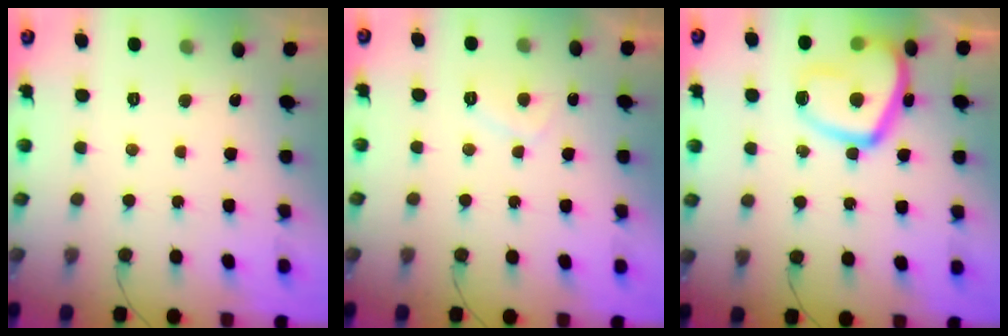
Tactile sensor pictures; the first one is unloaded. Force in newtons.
{"total": 2.5, "press": 2.4, "slide": 0.8}
{"total": 16.6, "press": 16.5, "slide": 1.6}